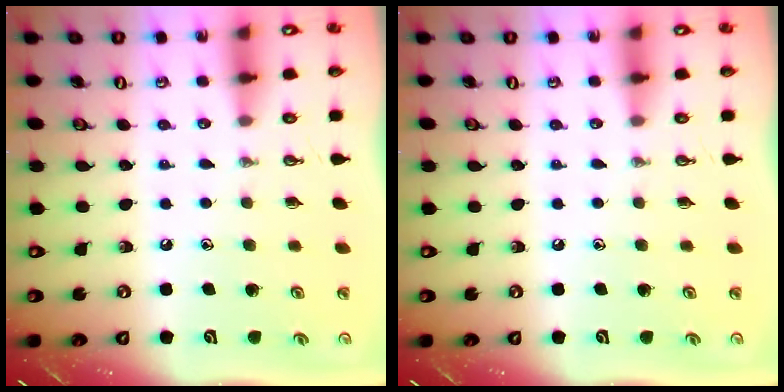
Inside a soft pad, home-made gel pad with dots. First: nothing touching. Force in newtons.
{"total": 0.0}